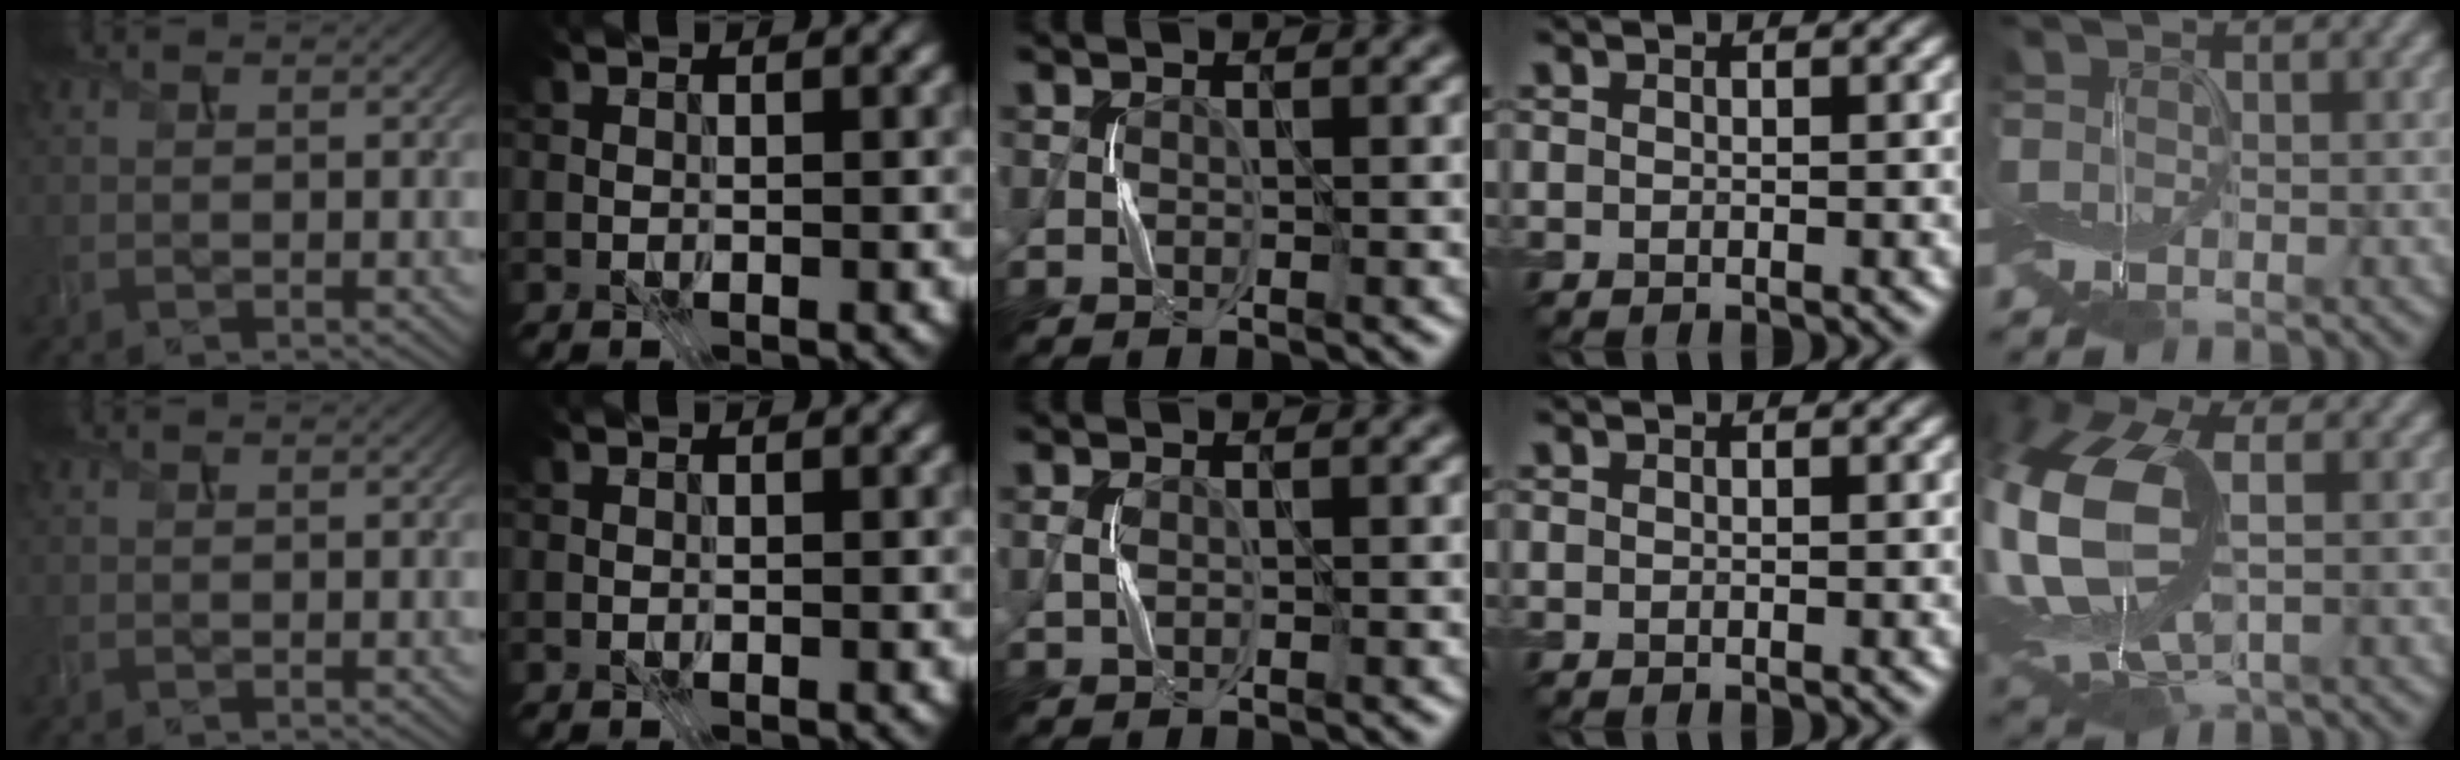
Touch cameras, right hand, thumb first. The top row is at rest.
{"middle": {"total": 0.6, "force": [0.2, 0.2, 0.5], "torque": [-0.015, 0.004, 0.005]}, "little": {"total": 11.2, "force": [0.5, 6.1, 9.4], "torque": [-0.239, -0.007, 0.008]}}